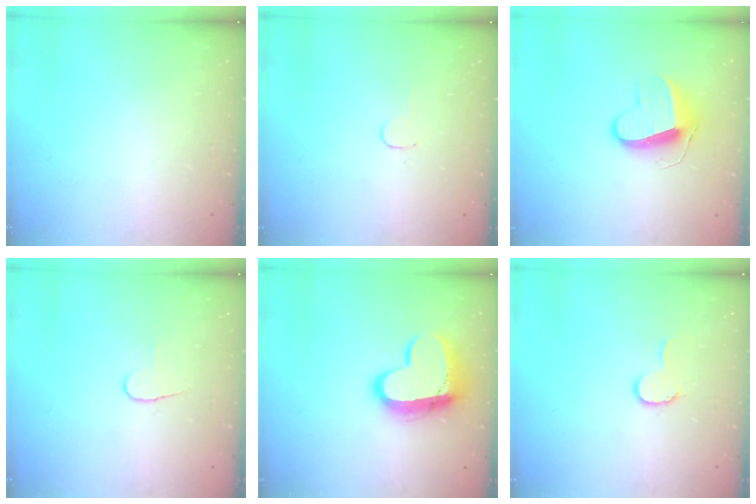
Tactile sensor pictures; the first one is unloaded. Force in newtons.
{"total": 2.8, "press": 2.8, "slide": 0.2}
{"total": 10.6, "press": 10.6, "slide": 0.2}
{"total": 5.3, "press": 5.3, "slide": 0.5}
{"total": 16.6, "press": 16.5, "slide": 1.4}
{"total": 6.4, "press": 6.4, "slide": 0.6}